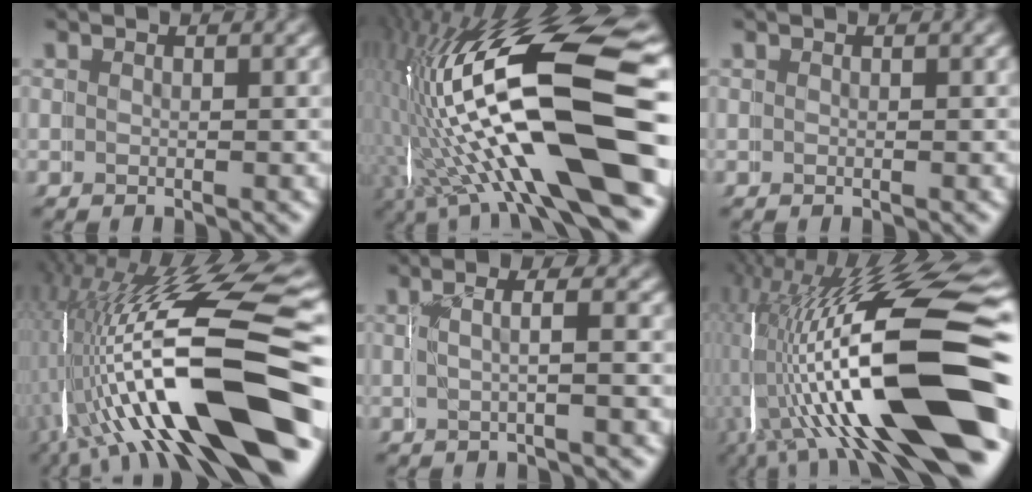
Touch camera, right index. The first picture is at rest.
{"total": 17.9, "force": [-0.2, 7.5, 16.2], "torque": [-0.288, -0.012, 0.004]}
{"total": 0.0}
{"total": 15.7, "force": [-4.9, 6.0, 13.6], "torque": [-0.224, -0.019, -0.068]}
{"total": 1.7, "force": [0.0, 0.3, 1.7], "torque": [-0.032, 0.001, -0.004]}
{"total": 17.5, "force": [-3.6, 7.2, 15.5], "torque": [-0.255, -0.020, -0.045]}